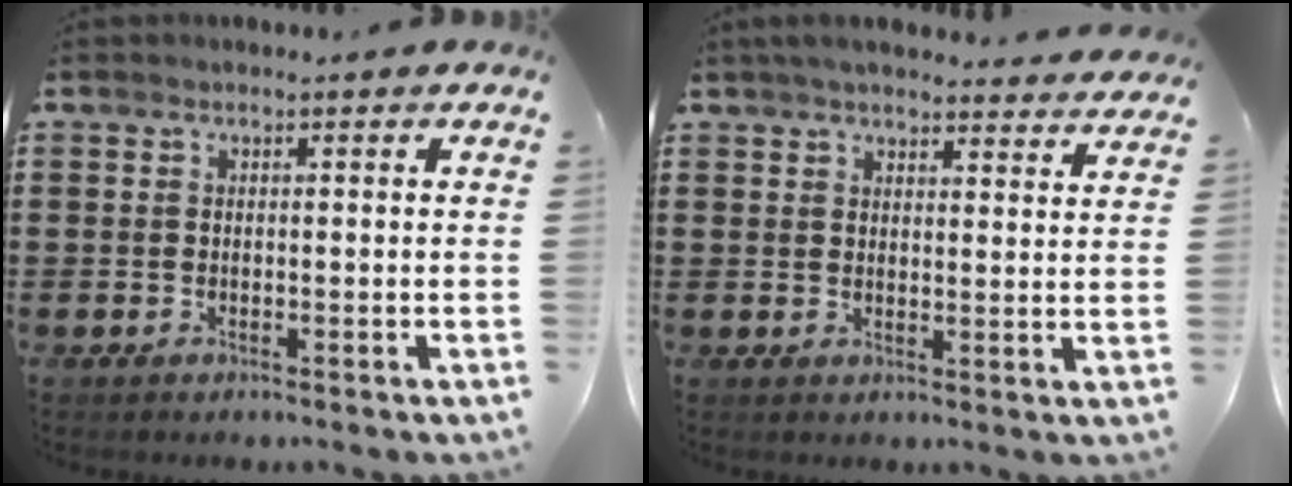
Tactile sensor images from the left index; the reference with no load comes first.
{"total": 4.1, "force": [3.9, 0.2, 1.2], "torque": [-0.037, -0.015, 0.071]}